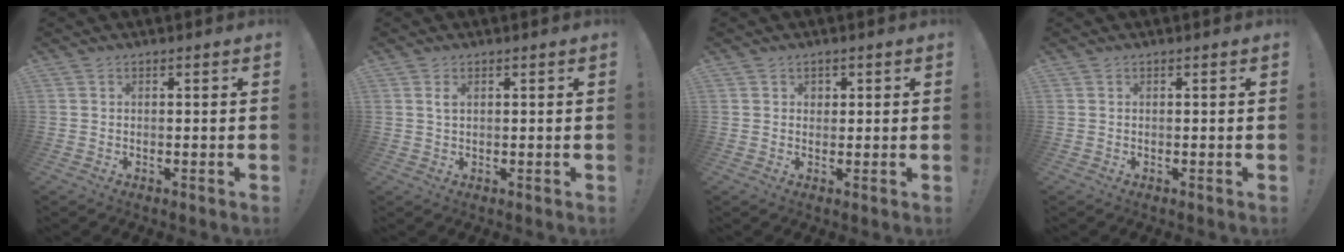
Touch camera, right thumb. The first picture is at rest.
{"total": 1.5, "force": [0.6, 0.5, 1.3], "torque": [-0.019, -0.002, 0.009]}
{"total": 1.6, "force": [0.7, 1.4, 0.4], "torque": [0.000, -0.003, 0.010]}
{"total": 0.0}